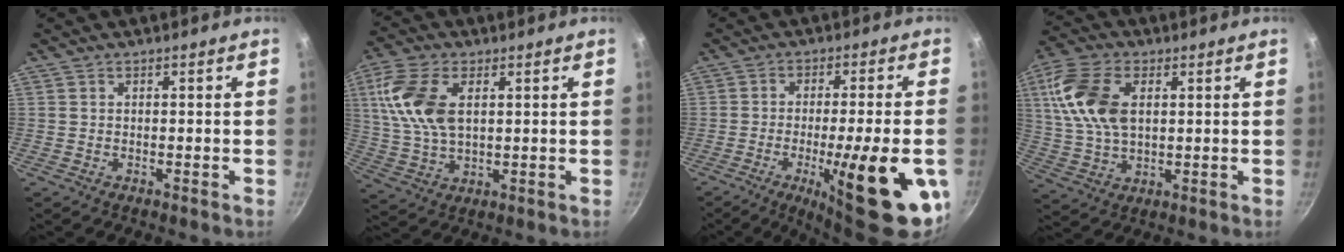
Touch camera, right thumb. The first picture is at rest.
{"total": 12.6, "force": [3.3, 7.1, 9.8], "torque": [-0.193, -0.002, 0.066]}
{"total": 21.7, "force": [-7.0, 4.8, 20.0], "torque": [-0.257, 0.006, -0.094]}
{"total": 13.8, "force": [3.5, 8.3, 10.5], "torque": [-0.197, 0.000, 0.065]}